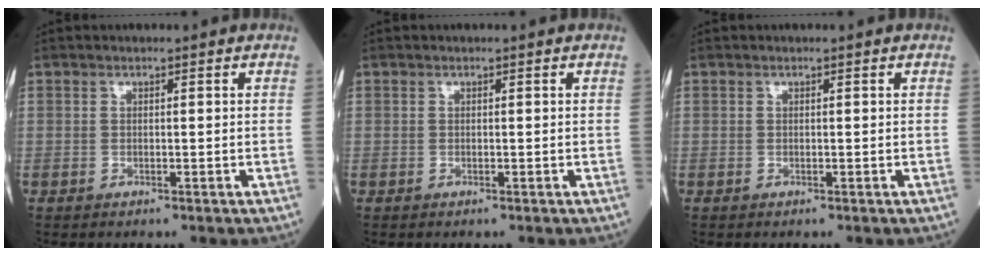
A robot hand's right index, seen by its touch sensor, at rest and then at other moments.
{"total": 0.0}
{"total": 0.0}